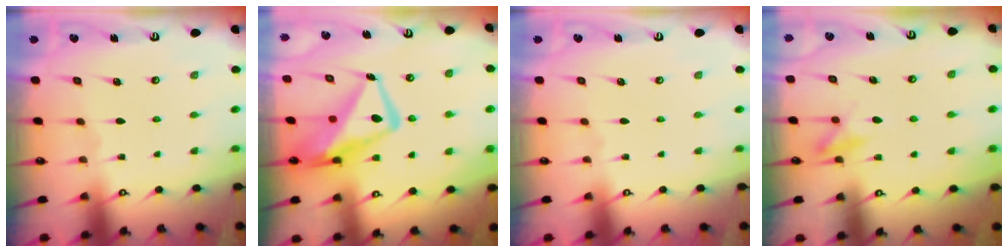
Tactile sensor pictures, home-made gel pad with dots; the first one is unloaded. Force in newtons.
{"total": 14.7, "press": 14.5, "slide": 2.3}
{"total": 0.0}
{"total": 10.0, "press": 9.9, "slide": 1.5}